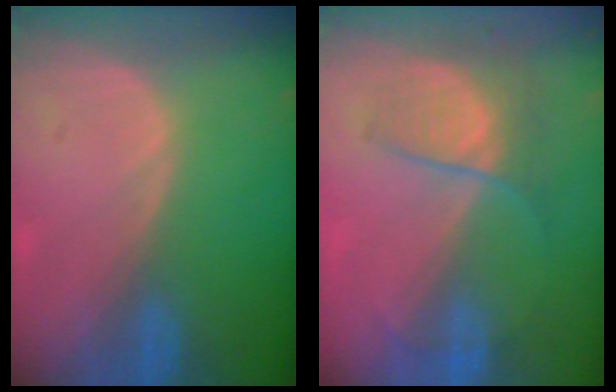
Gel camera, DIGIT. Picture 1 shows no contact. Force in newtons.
{"total": 6.9, "press": 5.9, "slide": 3.5}